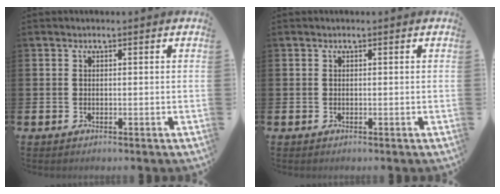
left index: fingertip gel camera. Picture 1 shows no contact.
{"total": 0.0}